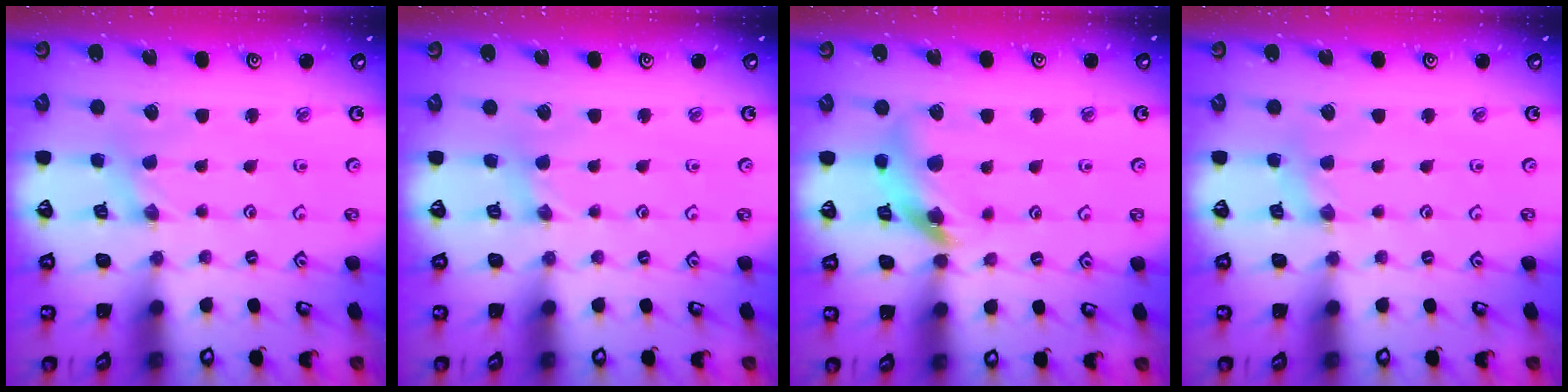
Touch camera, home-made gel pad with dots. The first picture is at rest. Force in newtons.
{"total": 1.7, "press": 1.7, "slide": 0.4}
{"total": 13.3, "press": 13.2, "slide": 1.6}
{"total": 2.0, "press": 1.9, "slide": 0.3}